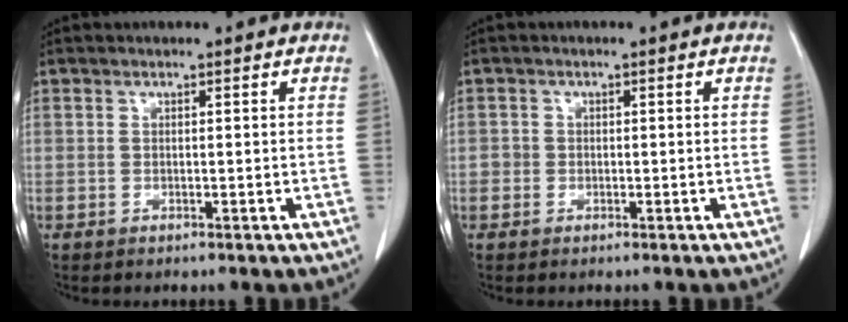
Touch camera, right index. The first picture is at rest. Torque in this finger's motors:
{"motor_torque": [-0.07, -0.02, -0.02, 0.00]}